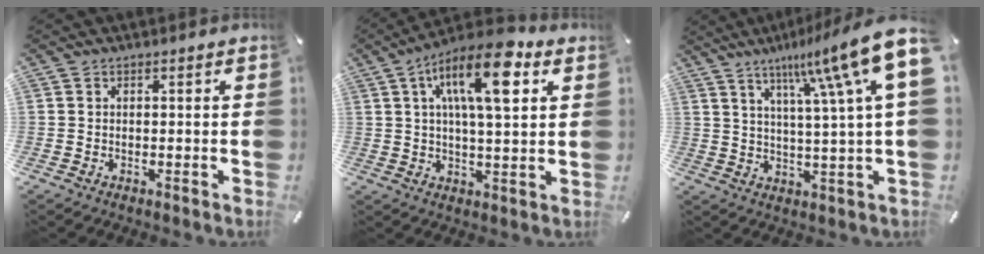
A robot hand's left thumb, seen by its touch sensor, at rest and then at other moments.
{"total": 14.8, "force": [6.0, 5.0, 12.6], "torque": [-0.211, -0.012, 0.096]}
{"total": 16.6, "force": [8.2, 1.9, 14.4], "torque": [-0.233, -0.039, 0.121]}